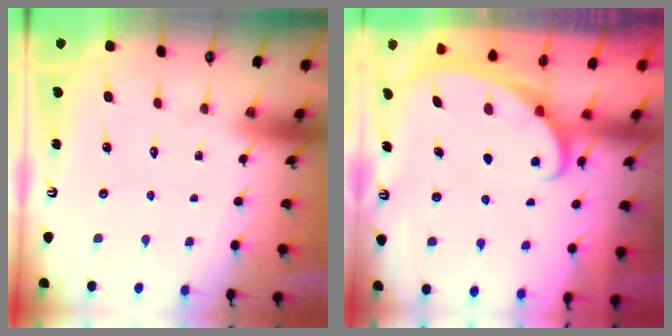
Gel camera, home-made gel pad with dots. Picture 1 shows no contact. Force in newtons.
{"total": 2.2, "press": 2.1, "slide": 0.3}